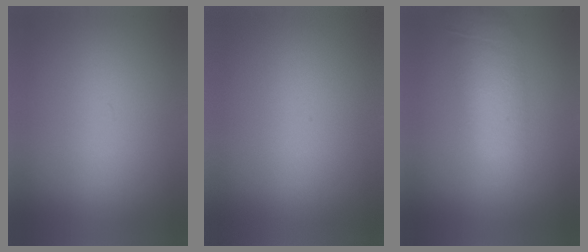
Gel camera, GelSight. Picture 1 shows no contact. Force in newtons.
{"total": 0.0}
{"total": 2.0}